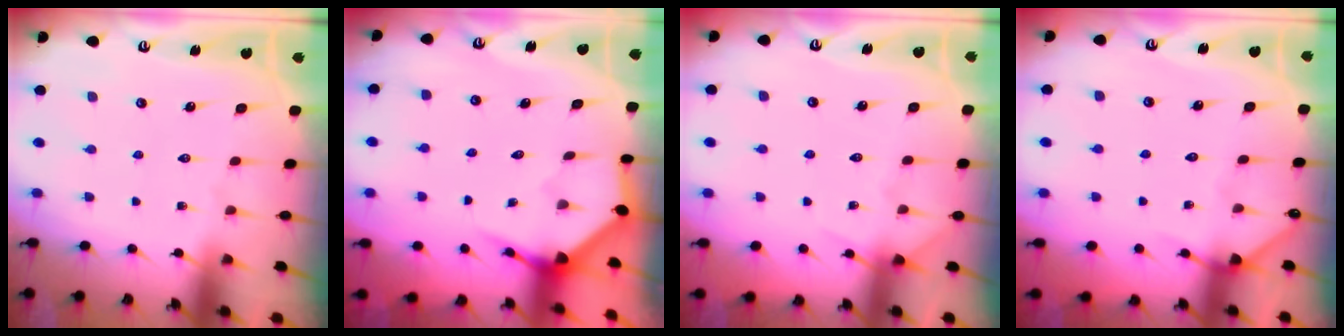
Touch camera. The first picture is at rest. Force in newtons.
{"total": 3.9, "press": 3.9, "slide": 0.3}
{"total": 6.1, "press": 6.1, "slide": 0.7}
{"total": 3.7, "press": 3.7, "slide": 0.5}